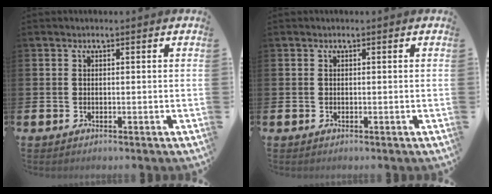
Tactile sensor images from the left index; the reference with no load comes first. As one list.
[{"total": 0.0}]